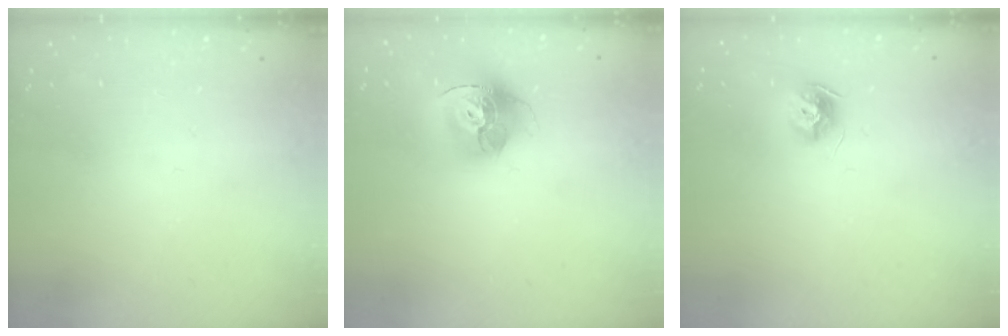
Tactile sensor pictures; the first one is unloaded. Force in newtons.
{"total": 15.5, "press": 15.4, "slide": 1.7}
{"total": 8.7, "press": 8.7, "slide": 0.0}